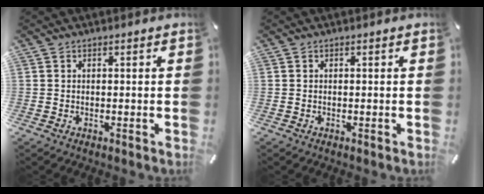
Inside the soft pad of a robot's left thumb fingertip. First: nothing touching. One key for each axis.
{"total": 0.0}